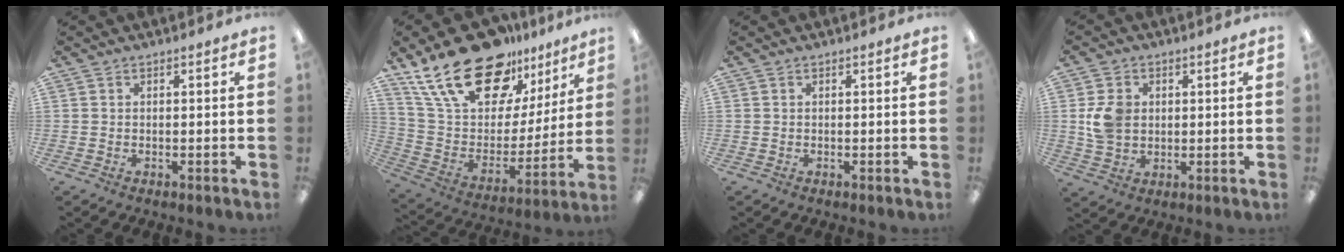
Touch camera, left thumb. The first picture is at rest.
{"total": 25.4, "force": [18.1, 12.5, 12.8], "torque": [-0.229, -0.111, 0.324]}
{"total": 0.0}
{"total": 7.1, "force": [1.0, 5.9, 3.9], "torque": [-0.071, 0.007, 0.021]}